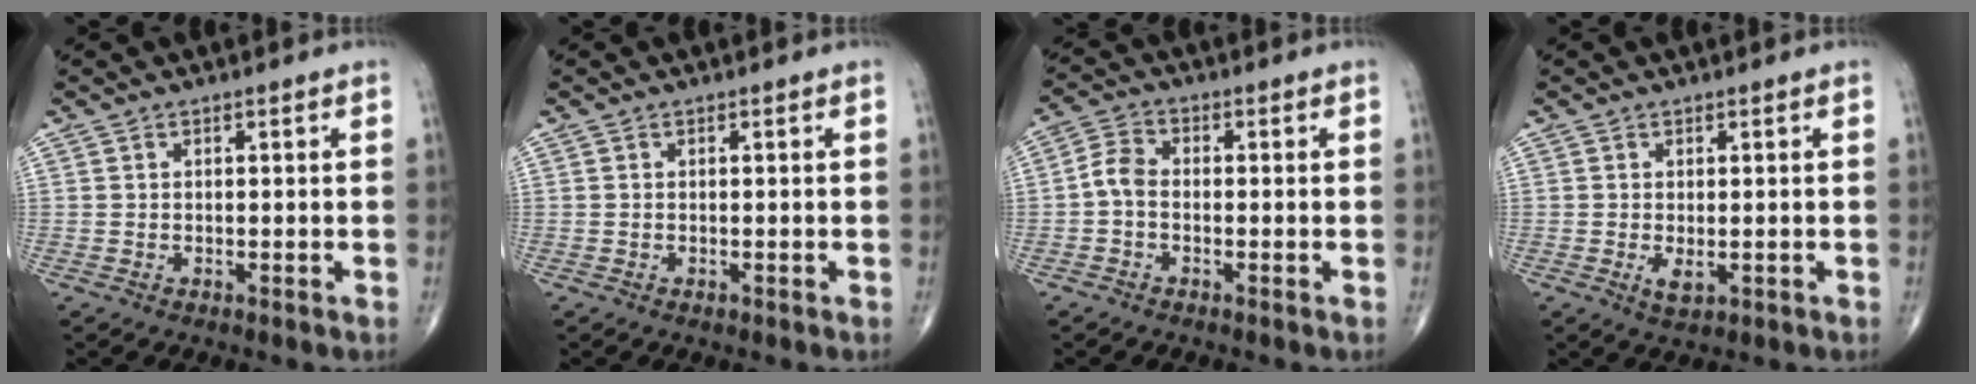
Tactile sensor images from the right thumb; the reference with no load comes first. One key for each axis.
{"total": 0.0}
{"total": 4.1, "fx": -0.9, "fy": 2.7, "fz": 2.9, "tx": -0.055, "ty": 0.015, "tz": -0.029}
{"total": 2.3, "fx": -0.4, "fy": 1.0, "fz": 2.0, "tx": -0.032, "ty": -0.005, "tz": -0.001}